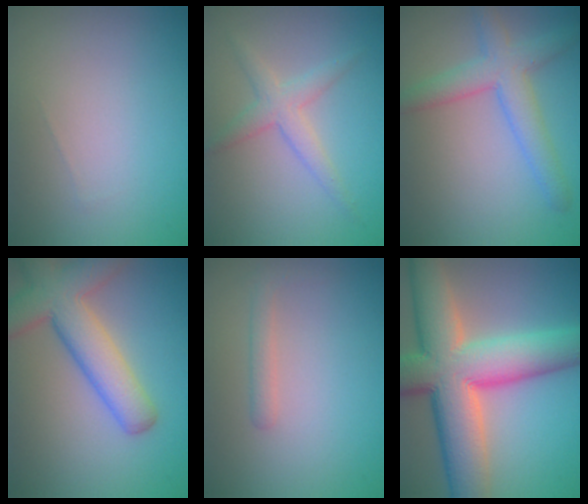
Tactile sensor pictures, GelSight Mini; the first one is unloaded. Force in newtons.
{"total": 2.5, "press": 2.5, "slide": 0.2}
{"total": 4.3, "press": 4.3, "slide": 0.1}
{"total": 7.3, "press": 7.2, "slide": 0.4}
{"total": 1.2, "press": 1.2, "slide": 0.1}
{"total": 12.9, "press": 12.9, "slide": 0.7}